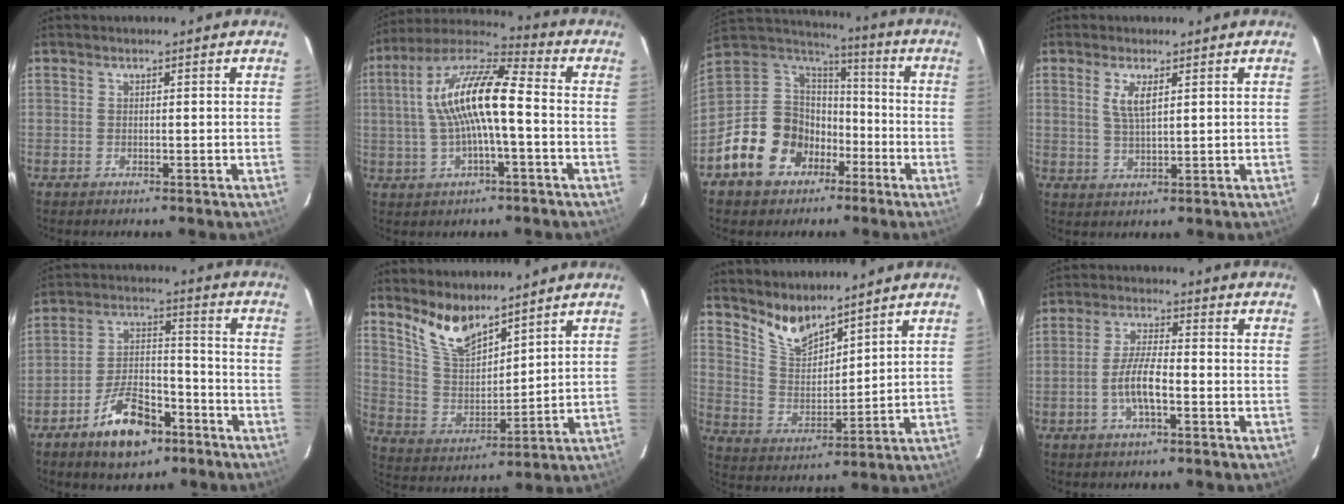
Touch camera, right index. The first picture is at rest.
{"total": 15.1, "force": [0.2, 4.0, 14.6], "torque": [-0.275, 0.022, -0.004]}
{"total": 17.9, "force": [-8.3, 14.0, 7.5], "torque": [-0.195, 0.027, -0.125]}
{"total": 4.1, "force": [1.6, 1.1, 3.6], "torque": [-0.070, -0.002, 0.032]}
{"total": 12.4, "force": [-7.8, 6.0, 7.6], "torque": [-0.150, 0.017, -0.124]}
{"total": 10.1, "force": [8.1, 3.3, 5.1], "torque": [-0.103, -0.003, 0.166]}
{"total": 8.3, "force": [7.2, 2.4, 3.4], "torque": [-0.064, -0.007, 0.146]}
{"total": 6.2, "force": [-2.3, 1.5, 5.5], "torque": [-0.111, 0.003, -0.044]}